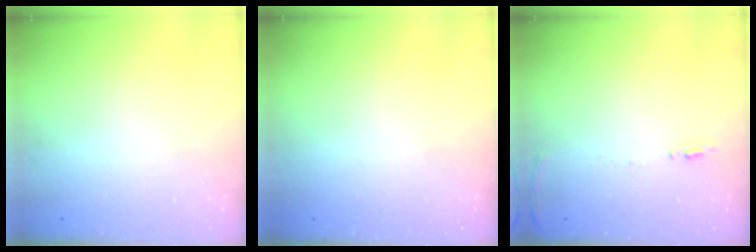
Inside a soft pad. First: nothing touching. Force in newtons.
{"total": 1.0, "press": 0.0, "slide": 1.0}
{"total": 6.1, "press": 6.0, "slide": 0.9}